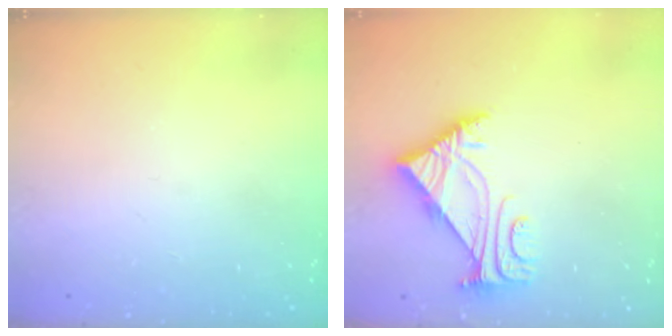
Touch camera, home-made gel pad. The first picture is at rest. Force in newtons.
{"total": 5.0, "press": 4.9, "slide": 1.0}